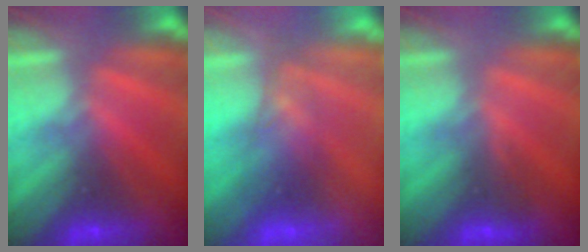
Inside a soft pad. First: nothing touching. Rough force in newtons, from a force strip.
{"total": 2.5}
{"total": 3.1}